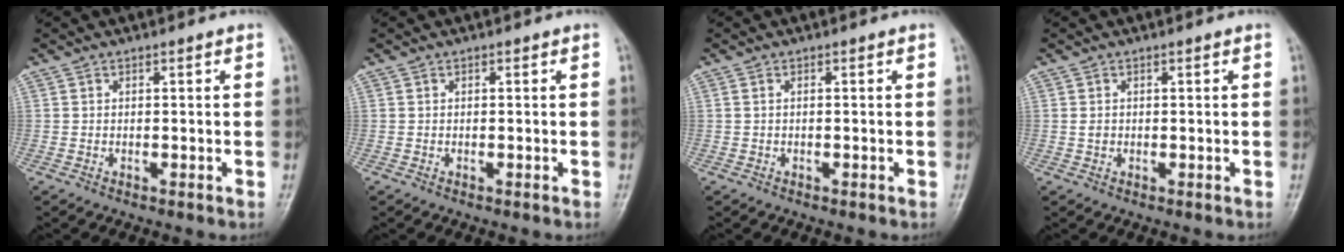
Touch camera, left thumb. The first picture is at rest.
{"total": 0.0}
{"total": 0.0}
{"total": 1.0, "force": [0.2, 0.6, 0.7], "torque": [-0.014, 0.007, 0.008]}